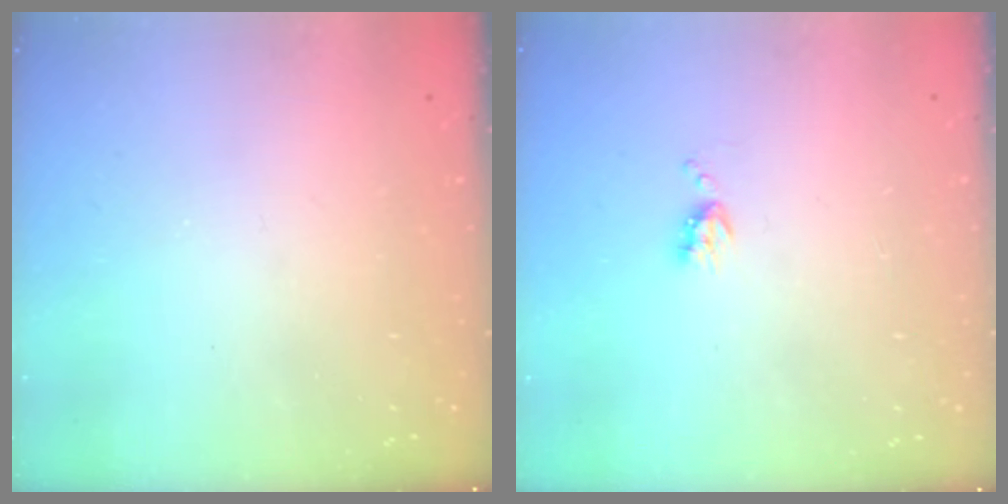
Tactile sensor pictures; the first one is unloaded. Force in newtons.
{"total": 5.8, "press": 5.7, "slide": 0.8}